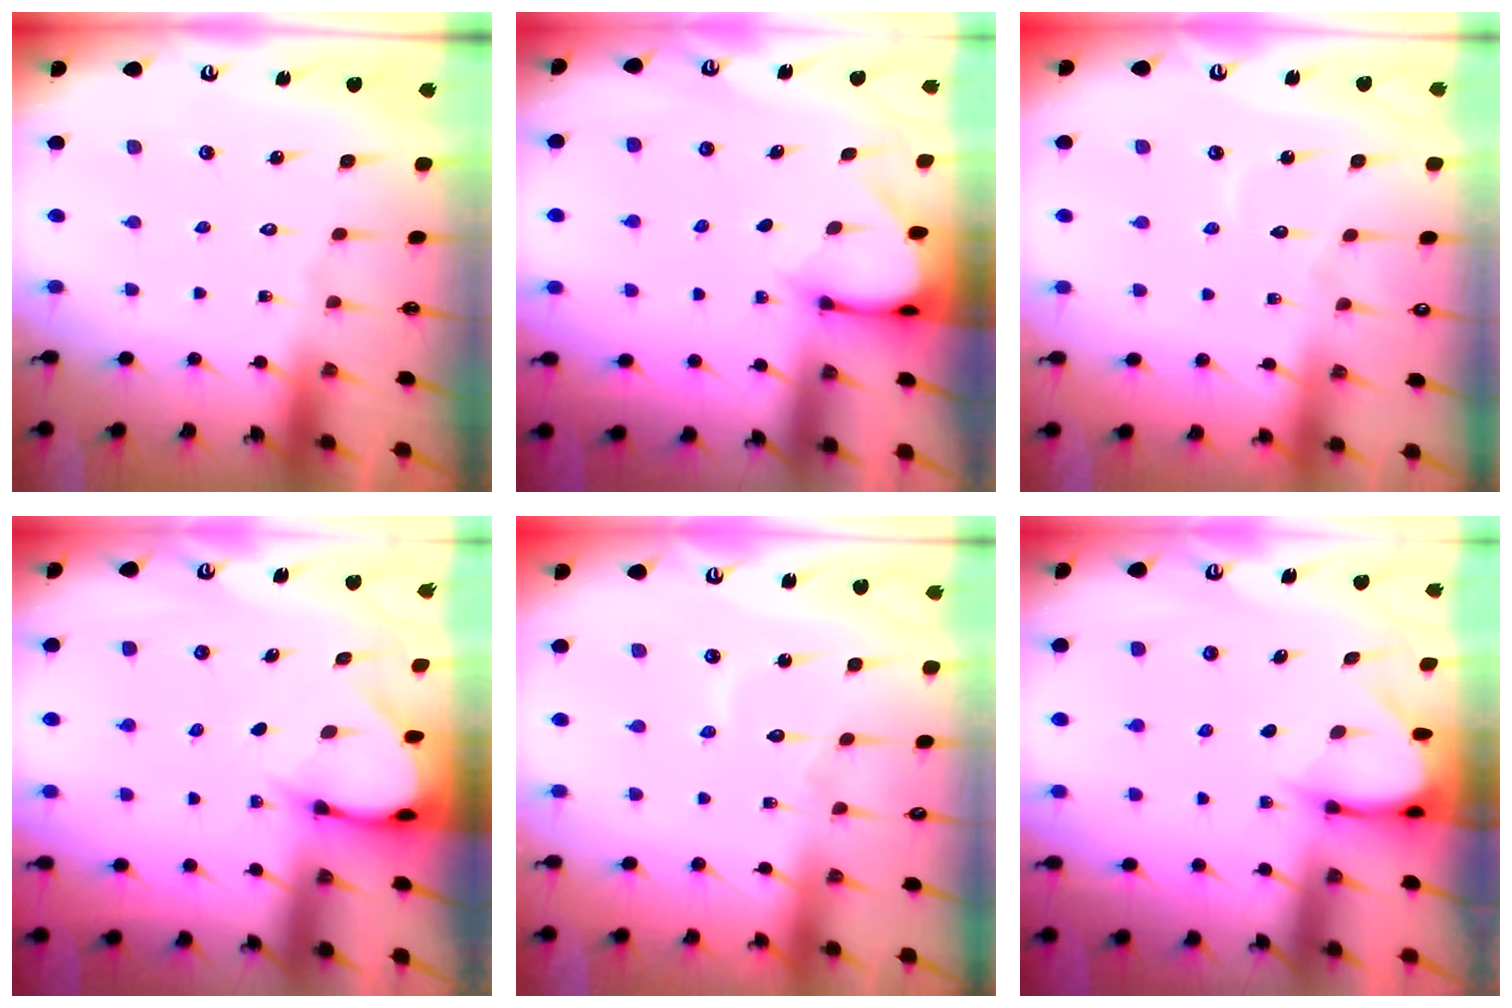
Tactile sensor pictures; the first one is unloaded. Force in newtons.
{"total": 2.9, "press": 2.9, "slide": 0.2}
{"total": 3.1, "press": 3.1, "slide": 0.3}
{"total": 3.5, "press": 3.5, "slide": 0.2}
{"total": 5.4, "press": 5.4, "slide": 0.4}
{"total": 3.7, "press": 3.6, "slide": 0.3}